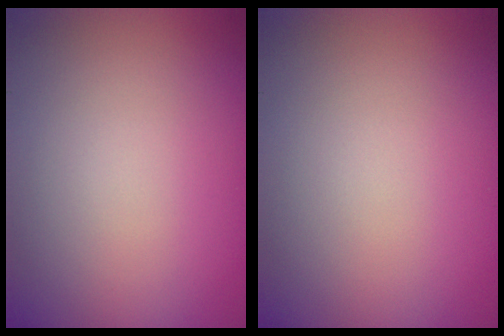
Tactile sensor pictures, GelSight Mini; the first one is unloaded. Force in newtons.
{"total": 0.0}